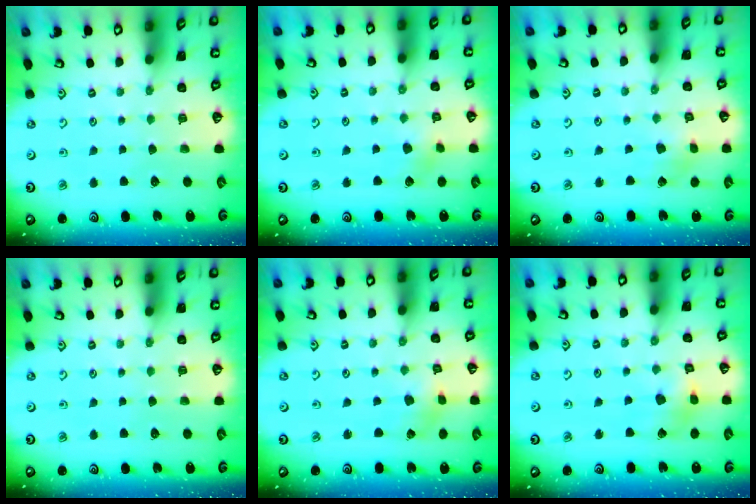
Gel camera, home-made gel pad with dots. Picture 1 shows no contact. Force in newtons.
{"total": 3.5, "press": 3.5, "slide": 0.4}
{"total": 2.9, "press": 2.9, "slide": 0.1}
{"total": 0.0}
{"total": 1.2, "press": 1.2, "slide": 0.2}
{"total": 7.1, "press": 7.0, "slide": 0.9}